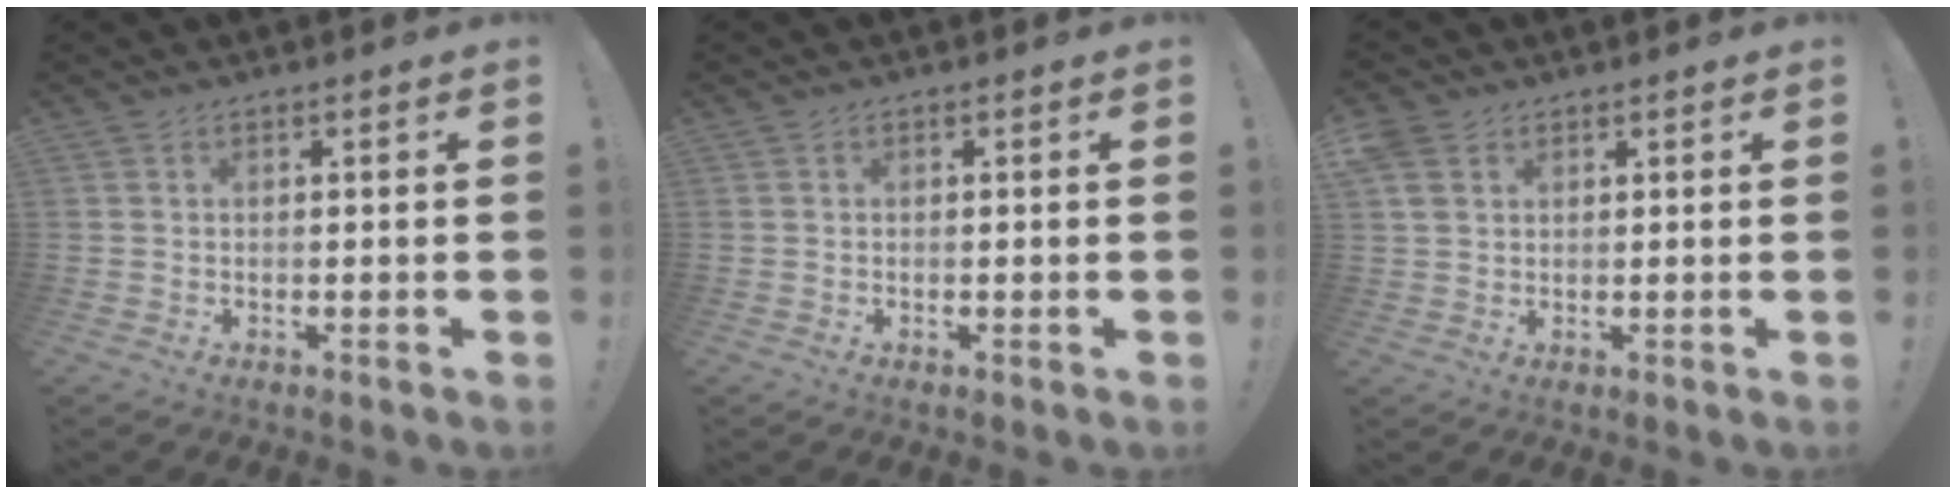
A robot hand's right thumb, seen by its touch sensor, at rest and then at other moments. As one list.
[{"total": 0.0}, {"total": 4.5, "force": [2.4, 3.3, 1.9], "torque": [-0.036, -0.001, 0.049]}]